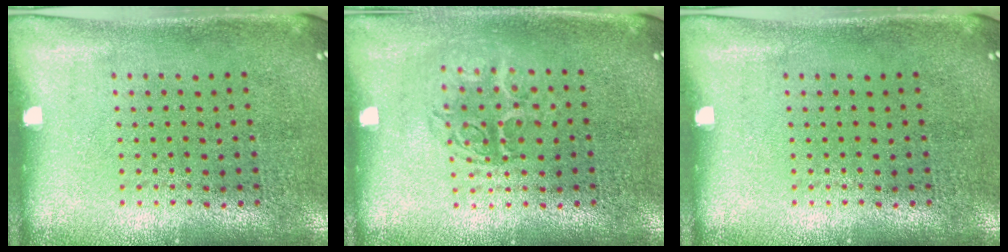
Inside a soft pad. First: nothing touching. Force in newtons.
{"total": 1.2, "press": 1.1, "slide": 0.6}
{"total": 0.0}